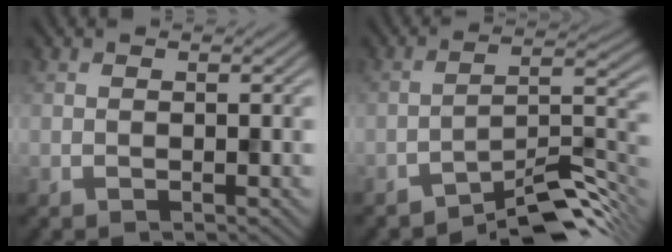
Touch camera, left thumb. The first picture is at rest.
{"total": 8.2, "force": [-6.6, 1.8, 4.6], "torque": [-0.063, 0.010, -0.119]}